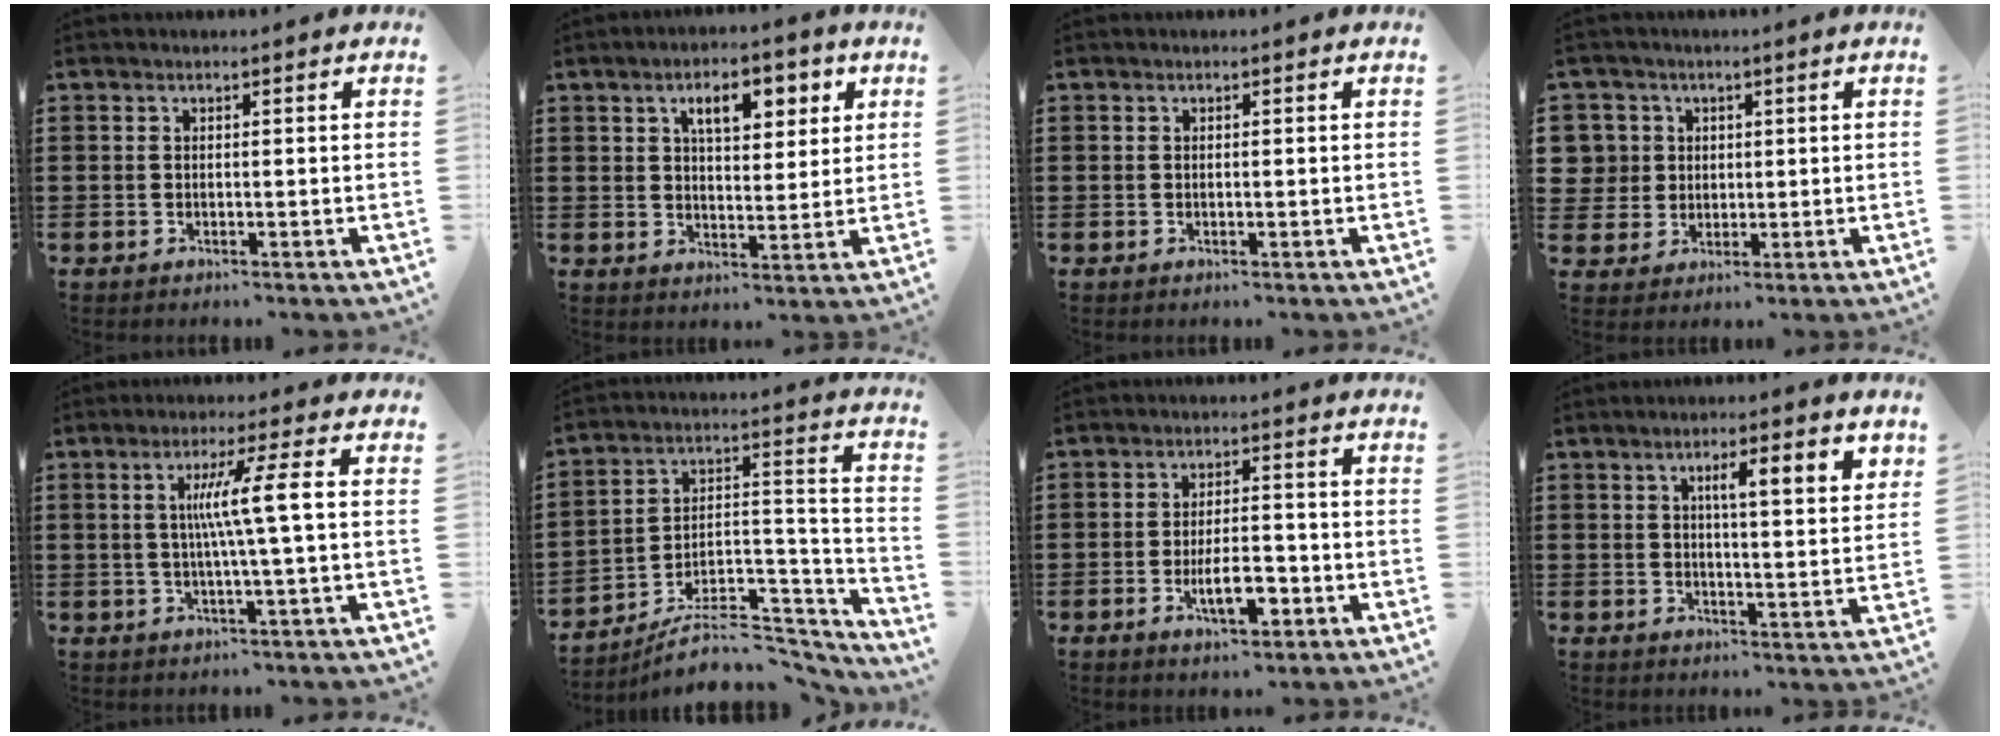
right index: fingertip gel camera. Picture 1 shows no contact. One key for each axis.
{"total": 6.5, "fx": 3.2, "fy": 2.9, "fz": 4.9, "tx": -0.077, "ty": -0.001, "tz": 0.045}
{"total": 0.0}
{"total": 5.0, "fx": 1.1, "fy": 4.9, "fz": 0.5, "tx": -0.041, "ty": 0.014, "tz": 0.017}
{"total": 7.1, "fx": 0.5, "fy": -0.7, "fz": 7.1, "tx": -0.134, "ty": -0.002, "tz": -0.002}
{"total": 7.8, "fx": -6.2, "fy": 3.2, "fz": 3.4, "tx": -0.045, "ty": 0.018, "tz": -0.112}
{"total": 6.4, "fx": -2.6, "fy": 2.4, "fz": 5.3, "tx": -0.099, "ty": 0.001, "tz": -0.048}
{"total": 5.4, "fx": 2.3, "fy": 0.9, "fz": 4.8, "tx": -0.090, "ty": 0.001, "tz": 0.032}